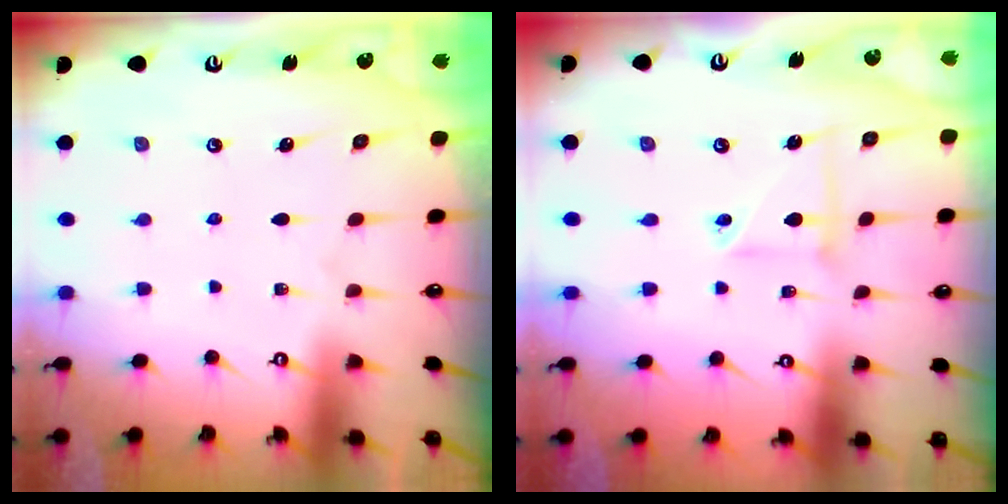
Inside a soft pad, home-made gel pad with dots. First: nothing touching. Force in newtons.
{"total": 4.2, "press": 4.2, "slide": 0.4}